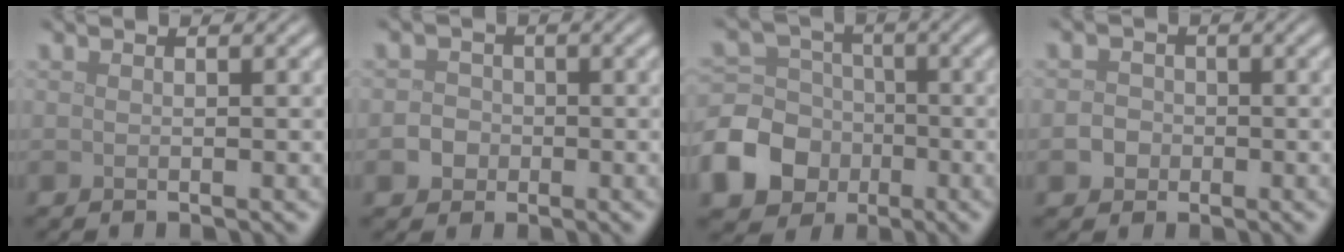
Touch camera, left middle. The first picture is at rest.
{"total": 2.1, "force": [-0.5, 1.9, 0.7], "torque": [0.008, 0.001, -0.017]}
{"total": 9.4, "force": [-3.8, 7.9, 3.4], "torque": [-0.080, -0.018, -0.097]}
{"total": 1.9, "force": [-0.4, 1.7, 0.7], "torque": [0.007, 0.002, -0.015]}